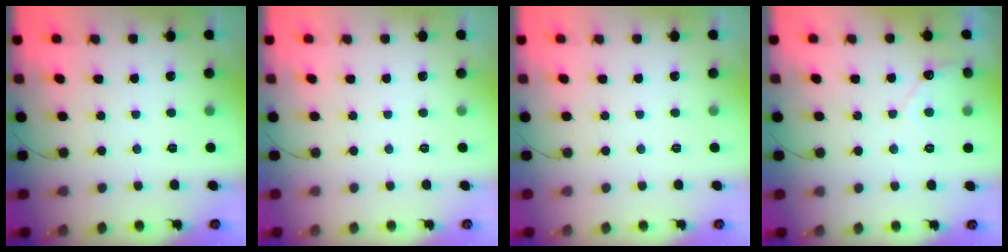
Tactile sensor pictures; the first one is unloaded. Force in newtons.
{"total": 0.0}
{"total": 0.0}
{"total": 4.2, "press": 4.1, "slide": 0.3}